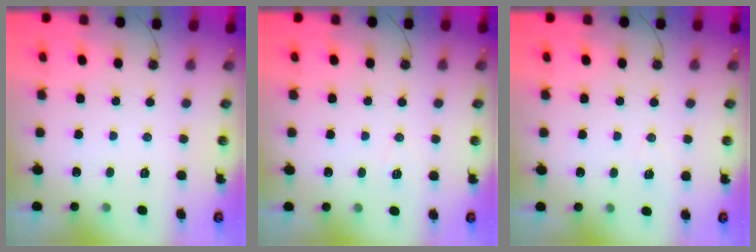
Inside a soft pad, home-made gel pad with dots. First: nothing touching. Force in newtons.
{"total": 7.0, "press": 5.4, "slide": 4.5}
{"total": 4.1, "press": 3.5, "slide": 2.1}